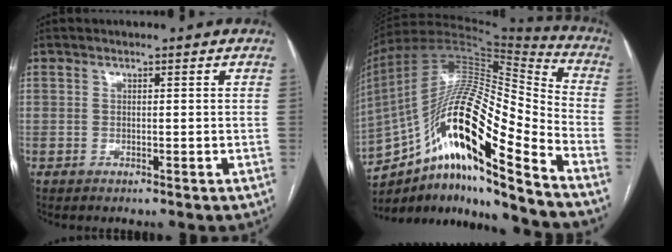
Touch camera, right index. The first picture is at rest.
{"total": 23.7, "force": [-13.7, 3.2, 19.0], "torque": [-0.346, 0.017, -0.241]}